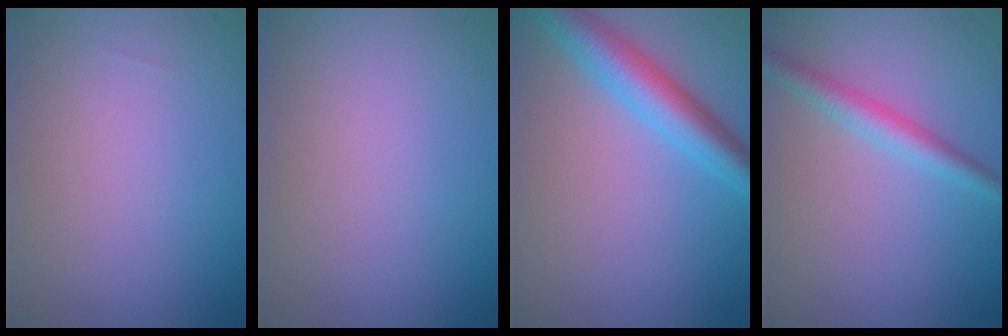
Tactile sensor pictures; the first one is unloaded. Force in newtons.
{"total": 0.0}
{"total": 5.1, "press": 5.1, "slide": 0.2}
{"total": 2.7, "press": 2.7, "slide": 0.1}